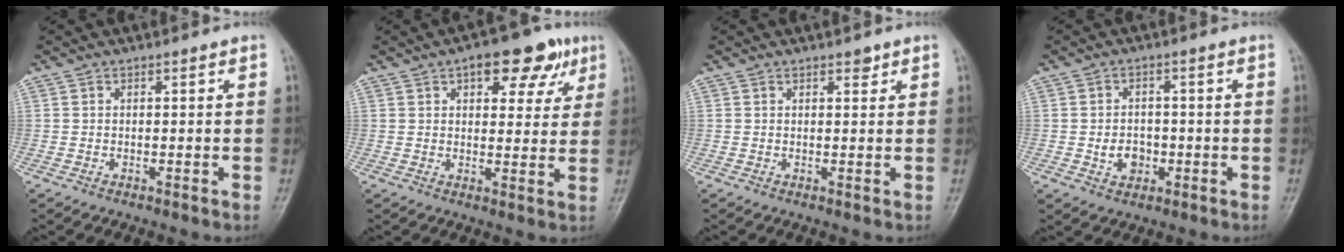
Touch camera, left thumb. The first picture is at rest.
{"total": 11.1, "force": [5.8, 5.5, 7.7], "torque": [-0.058, -0.008, 0.071]}
{"total": 1.3, "force": [1.0, 0.6, 0.7], "torque": [-0.002, -0.005, 0.012]}
{"total": 4.3, "force": [-1.0, 3.5, 2.4], "torque": [-0.020, 0.006, -0.014]}